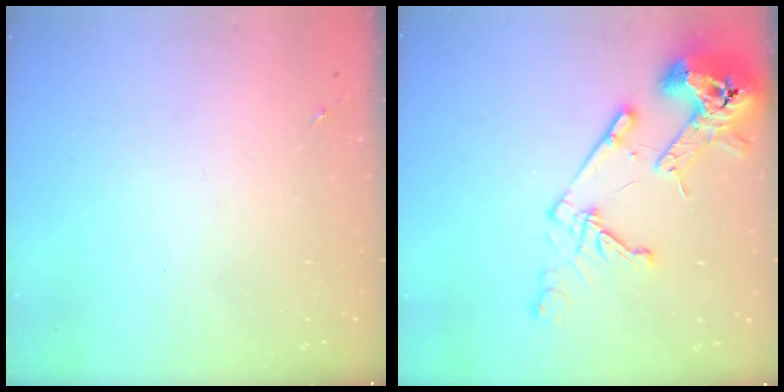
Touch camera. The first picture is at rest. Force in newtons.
{"total": 18.8, "press": 18.6, "slide": 2.5}